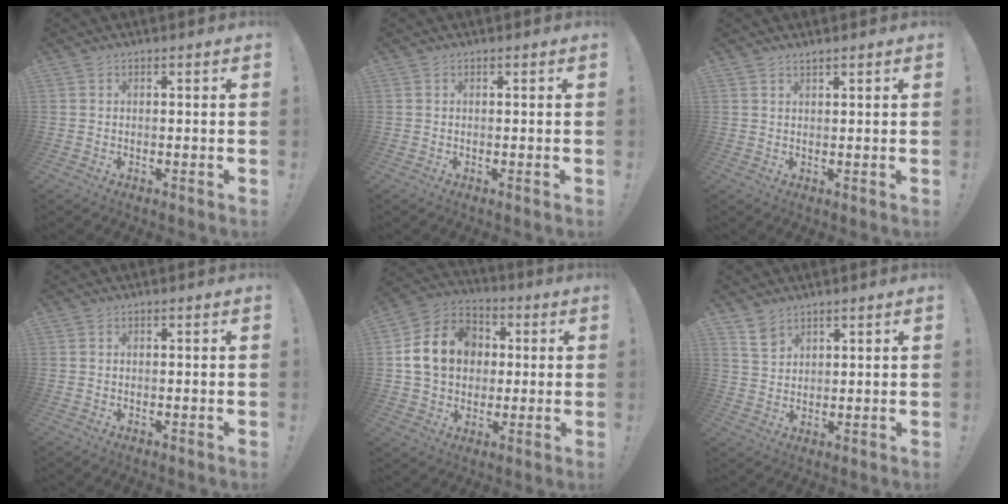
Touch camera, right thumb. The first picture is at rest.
{"total": 0.0}
{"total": 1.2, "force": [1.1, 0.1, 0.6], "torque": [-0.009, -0.003, 0.019]}
{"total": 0.0}
{"total": 15.9, "force": [2.3, 12.9, 8.9], "torque": [-0.140, 0.013, 0.054]}
{"total": 5.3, "force": [3.8, 3.2, 1.7], "torque": [-0.022, -0.023, 0.072]}